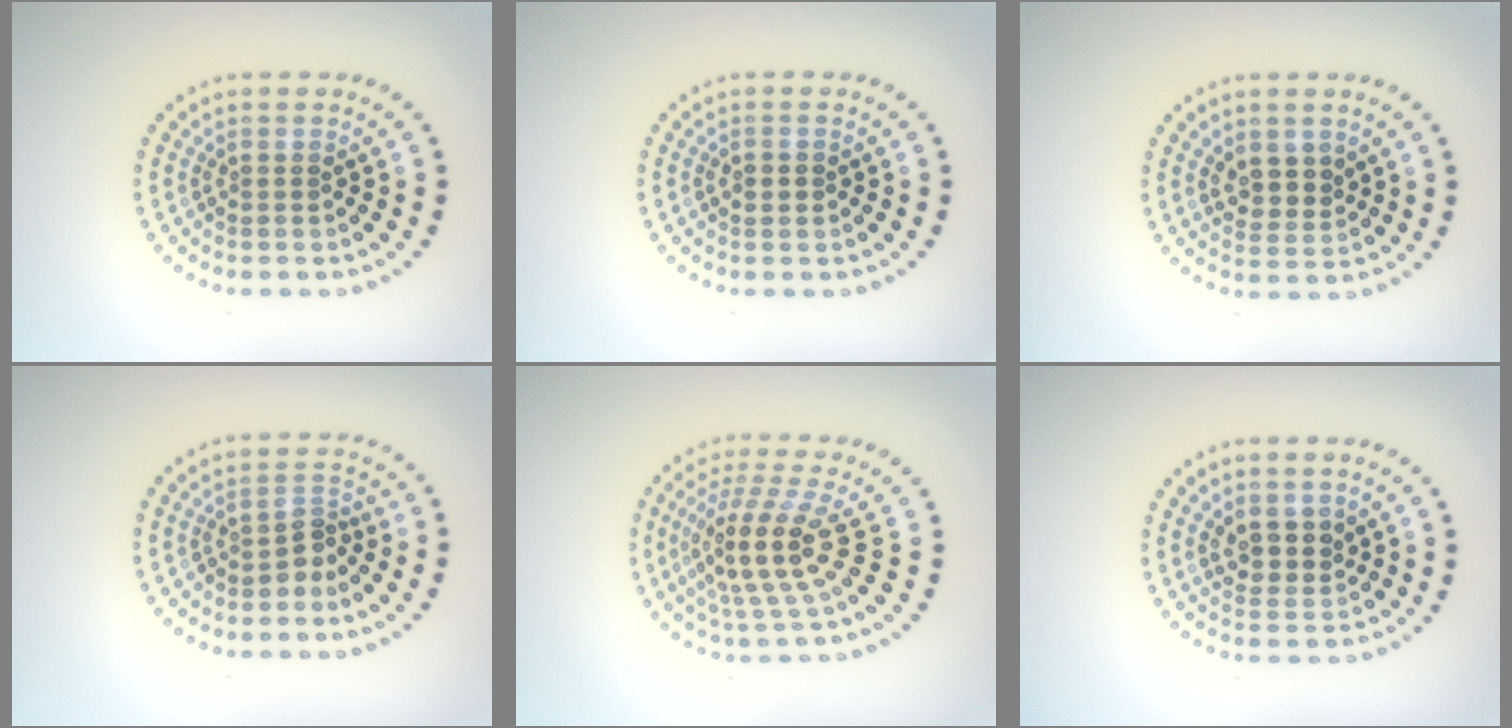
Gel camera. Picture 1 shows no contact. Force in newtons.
{"total": 1.5, "press": 1.5, "slide": 0.2}
{"total": 2.6, "press": 2.3, "slide": 1.1}
{"total": 2.0, "press": 1.5, "slide": 1.3}
{"total": 4.9, "press": 3.9, "slide": 2.9}
{"total": 2.4, "press": 2.3, "slide": 0.9}